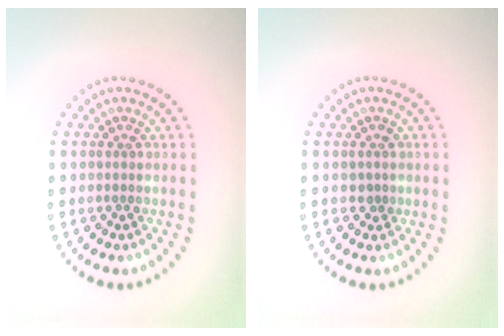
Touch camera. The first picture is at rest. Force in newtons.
{"total": 0.7, "press": 0.7, "slide": 0.3}